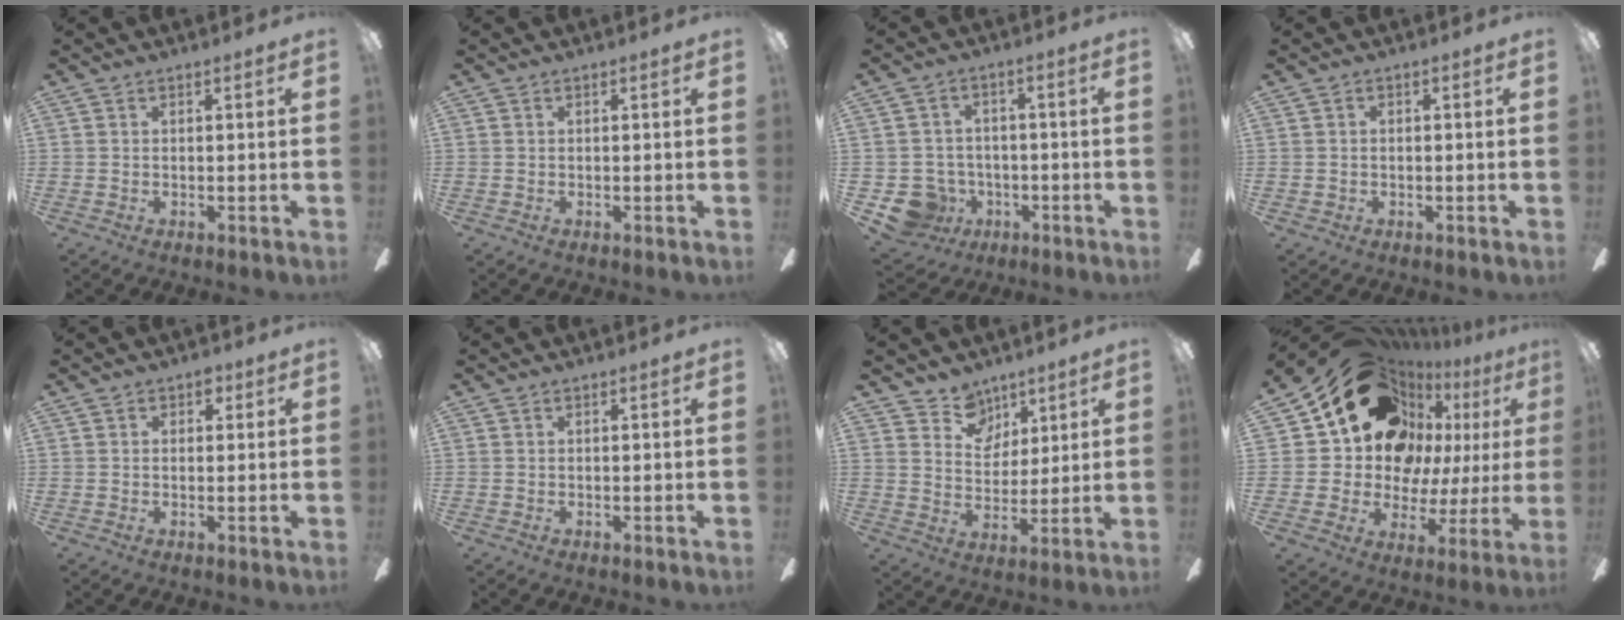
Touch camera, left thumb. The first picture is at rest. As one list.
[{"total": 0.0}, {"total": 8.4, "force": [-3.7, 7.2, 2.2], "torque": [-0.077, 0.023, -0.064]}, {"total": 0.8, "force": [-0.2, 0.7, 0.2], "torque": [-0.003, 0.005, -0.006]}, {"total": 2.1, "force": [0.8, 1.6, 1.2], "torque": [-0.009, 0.002, 0.009]}, {"total": 0.0}, {"total": 8.8, "force": [6.4, 5.9, 1.3], "torque": [-0.019, -0.041, 0.121]}, {"total": 21.8, "force": [11.5, 15.3, 10.4], "torque": [-0.173, -0.066, 0.231]}]